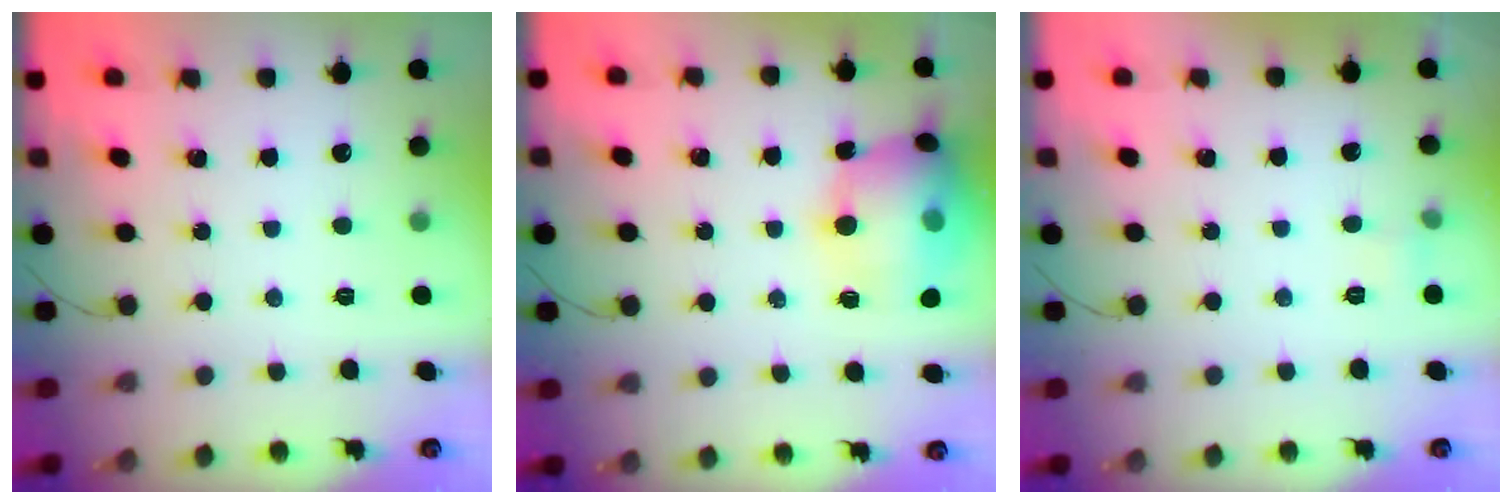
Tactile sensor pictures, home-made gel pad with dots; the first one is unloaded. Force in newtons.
{"total": 16.9, "press": 16.6, "slide": 3.2}
{"total": 3.3, "press": 3.0, "slide": 1.2}